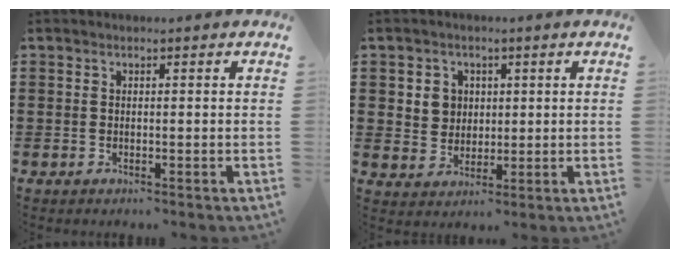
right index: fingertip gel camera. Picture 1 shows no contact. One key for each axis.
{"total": 3.8, "fx": 1.1, "fy": 3.6, "fz": 0.8, "tx": -0.032, "ty": 0.012, "tz": 0.019}